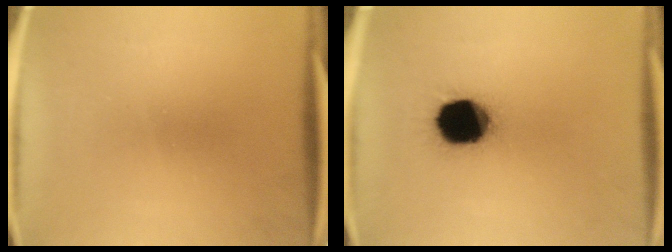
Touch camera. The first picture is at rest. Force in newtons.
{"total": 16.5}